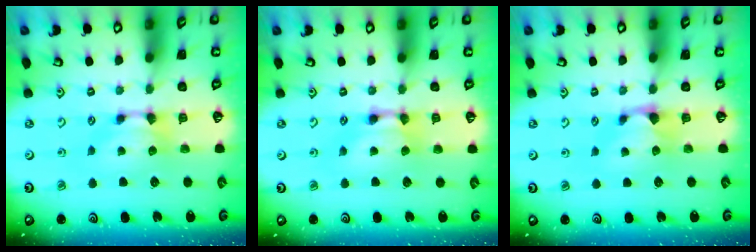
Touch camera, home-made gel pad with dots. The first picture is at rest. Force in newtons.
{"total": 1.6, "press": 1.4, "slide": 0.6}
{"total": 1.2, "press": 0.7, "slide": 1.0}